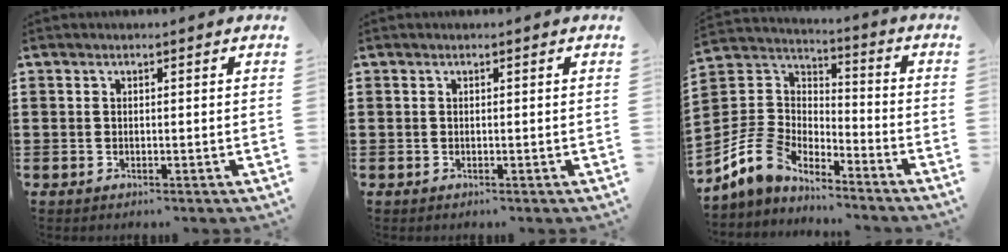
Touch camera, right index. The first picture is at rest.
{"total": 0.0}
{"total": 8.0, "force": [-6.3, 4.5, 1.9], "torque": [-0.087, 0.004, -0.133]}